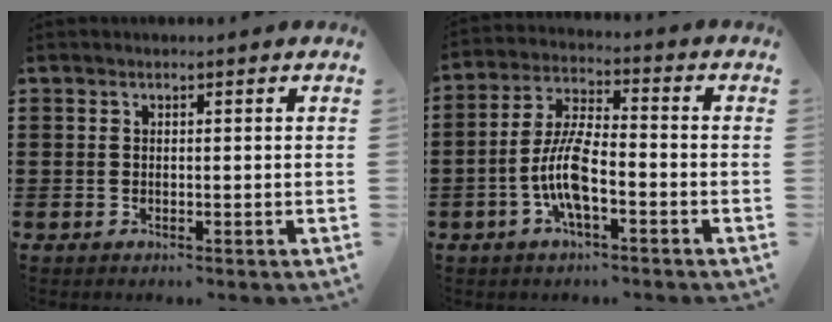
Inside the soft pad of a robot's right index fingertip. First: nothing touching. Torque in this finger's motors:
{"motor_torque": [2.14, 0.00, 0.43, 0.21]}